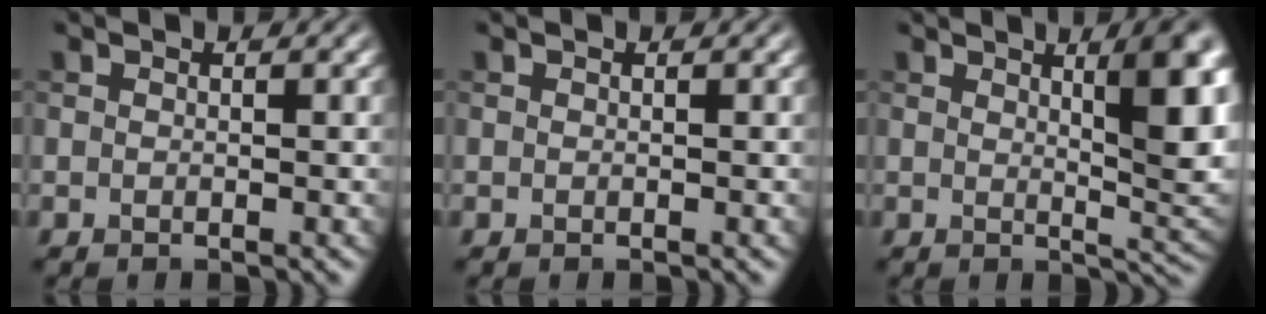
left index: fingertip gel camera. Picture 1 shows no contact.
{"total": 0.0}
{"total": 8.8, "force": [2.7, 2.8, 7.9], "torque": [-0.066, 0.007, 0.037]}